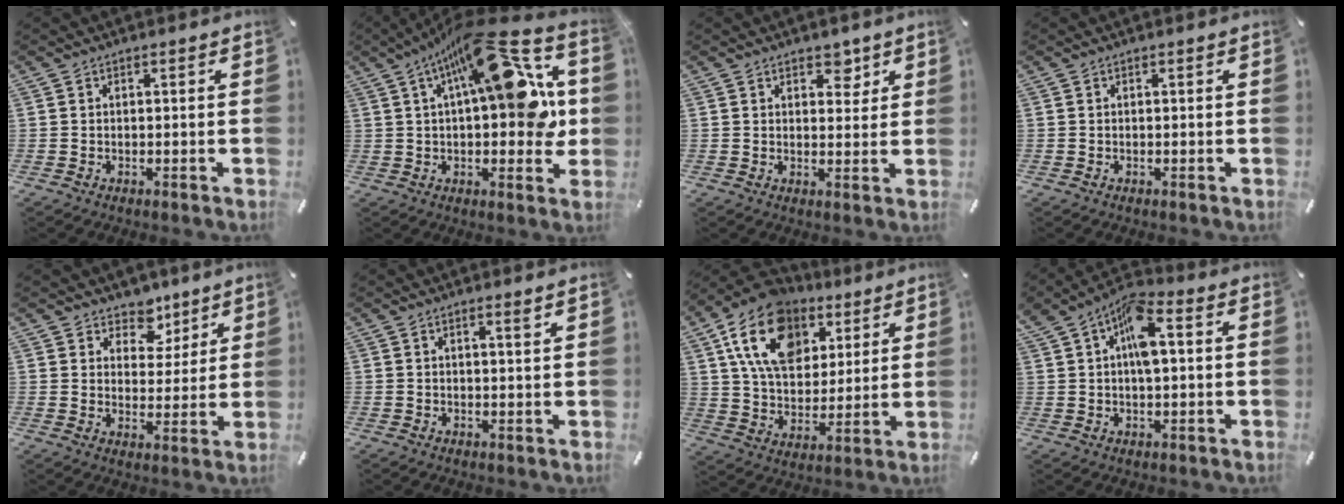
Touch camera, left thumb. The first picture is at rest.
{"total": 21.3, "force": [8.7, 8.3, 17.6], "torque": [-0.252, -0.053, 0.139]}
{"total": 4.3, "force": [2.8, 2.9, 1.6], "torque": [-0.001, -0.014, 0.041]}
{"total": 0.0}
{"total": 7.3, "force": [4.9, 5.3, 0.7], "torque": [-0.008, -0.043, 0.087]}
{"total": 1.6, "force": [1.1, 0.0, 1.2], "torque": [-0.026, -0.003, 0.019]}
{"total": 17.6, "force": [8.5, 11.9, 9.8], "torque": [-0.184, -0.019, 0.158]}
{"total": 8.6, "force": [2.2, 4.1, 7.3], "torque": [-0.125, 0.007, 0.038]}